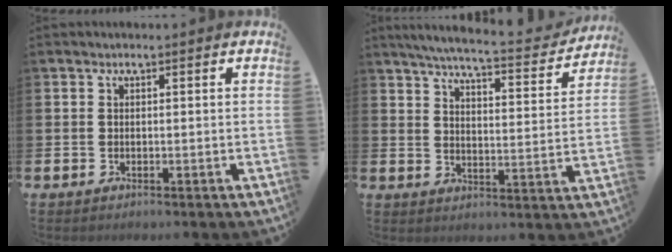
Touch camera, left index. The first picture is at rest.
{"total": 5.7, "force": [5.3, 0.2, 2.0], "torque": [-0.055, -0.044, 0.085]}